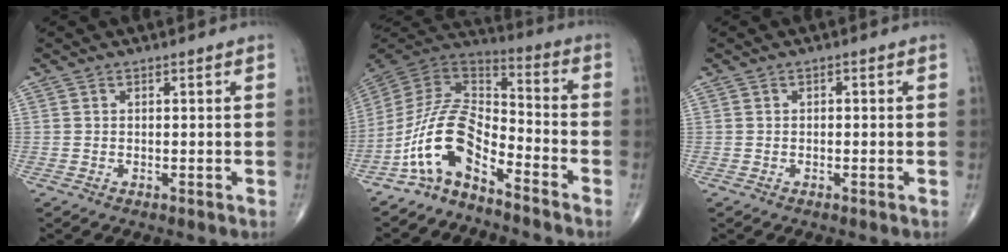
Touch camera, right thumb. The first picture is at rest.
{"total": 13.0, "force": [-8.2, 5.4, 8.5], "torque": [-0.154, 0.089, -0.166]}
{"total": 0.5, "force": [-0.1, 0.4, 0.4], "torque": [0.000, 0.002, -0.004]}